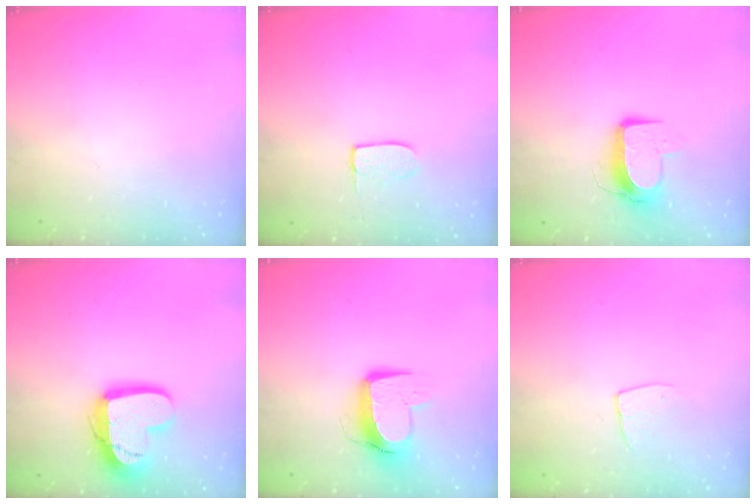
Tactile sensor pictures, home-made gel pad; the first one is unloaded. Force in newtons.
{"total": 5.4, "press": 5.4, "slide": 0.3}
{"total": 9.8, "press": 9.8, "slide": 0.4}
{"total": 16.4, "press": 16.3, "slide": 1.4}
{"total": 11.7, "press": 11.6, "slide": 1.2}
{"total": 5.6, "press": 5.5, "slide": 0.5}